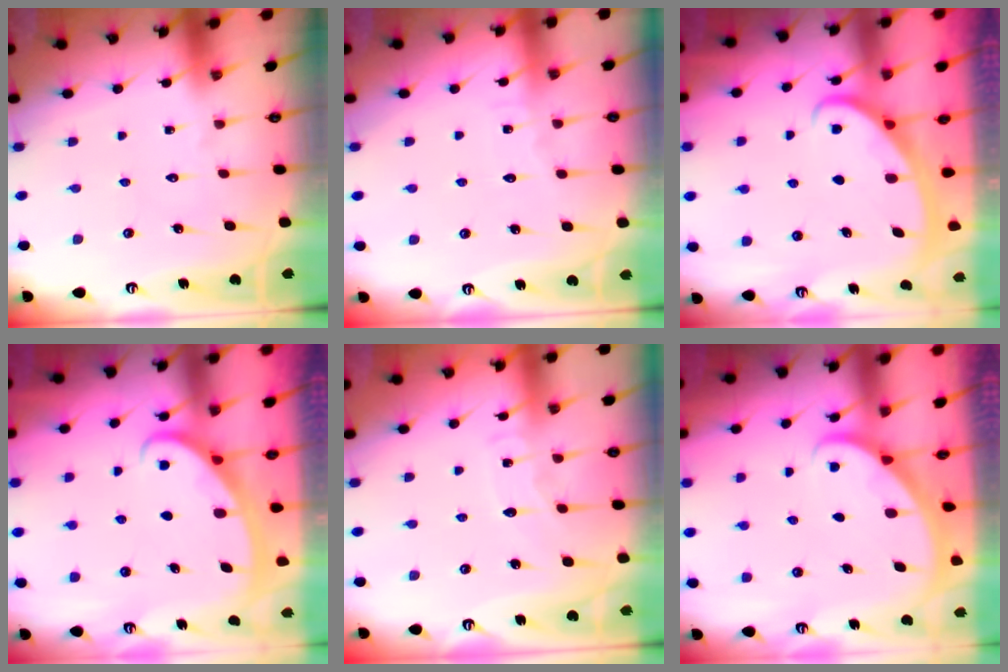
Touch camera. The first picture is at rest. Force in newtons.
{"total": 3.9, "press": 3.8, "slide": 0.3}
{"total": 2.8, "press": 2.8, "slide": 0.3}
{"total": 2.6, "press": 2.5, "slide": 0.4}
{"total": 5.6, "press": 5.5, "slide": 0.6}
{"total": 1.9, "press": 1.9, "slide": 0.1}